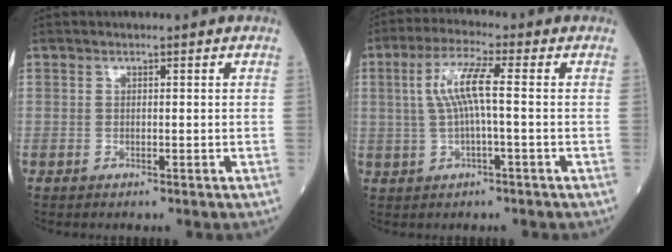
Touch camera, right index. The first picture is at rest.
{"total": 6.6, "force": [0.7, 0.5, 6.6], "torque": [-0.137, 0.016, 0.016]}